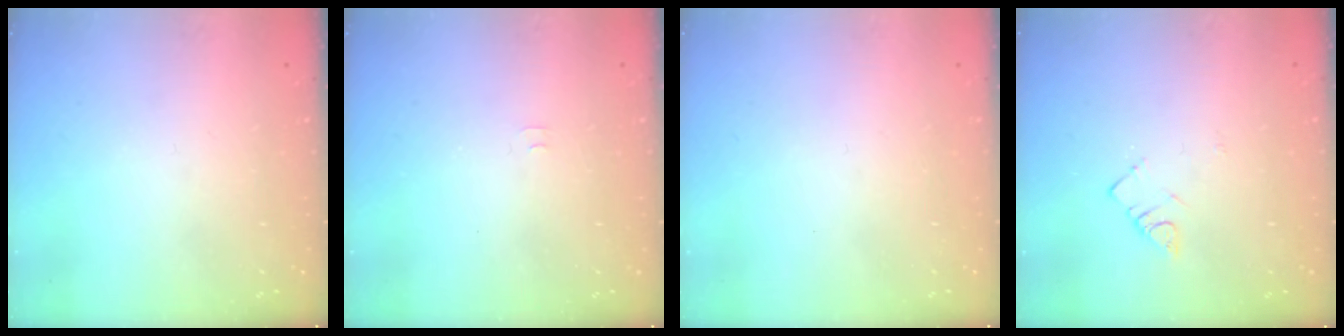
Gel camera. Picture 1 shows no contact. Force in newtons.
{"total": 4.1, "press": 4.1, "slide": 0.5}
{"total": 1.7, "press": 1.6, "slide": 0.1}
{"total": 3.2, "press": 3.1, "slide": 0.5}